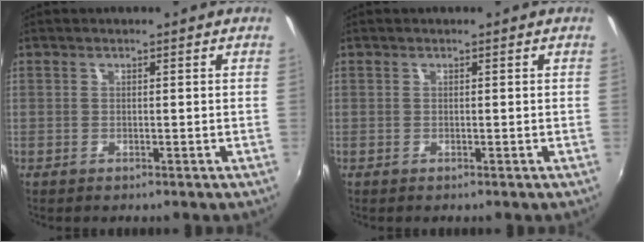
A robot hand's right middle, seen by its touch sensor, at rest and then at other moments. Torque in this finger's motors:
{"motor_torque": [0.00, 0.03, 0.00, 0.00]}